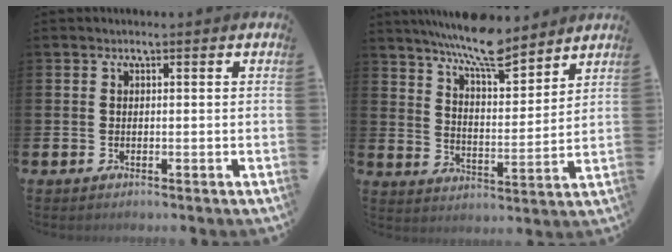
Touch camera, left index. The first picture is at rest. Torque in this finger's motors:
{"motor_torque": [0.36, -0.75, 1.05, 0.21]}